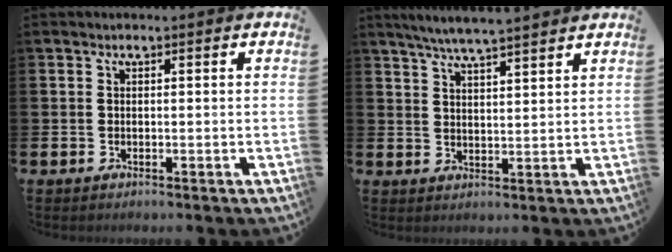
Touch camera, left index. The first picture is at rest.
{"total": 5.3, "force": [5.1, -0.4, 1.5], "torque": [-0.049, -0.018, 0.092]}